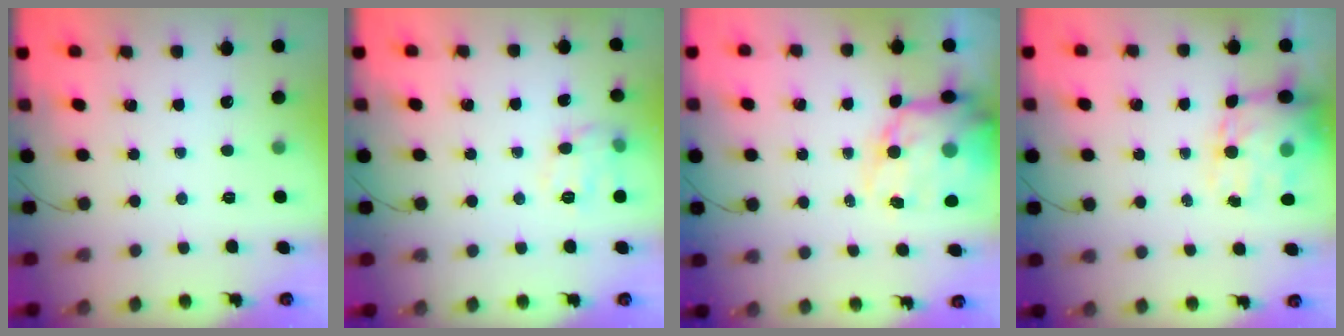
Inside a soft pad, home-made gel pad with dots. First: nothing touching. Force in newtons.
{"total": 10.0, "press": 9.9, "slide": 1.2}
{"total": 16.0, "press": 15.4, "slide": 4.1}
{"total": 15.1, "press": 14.5, "slide": 4.2}